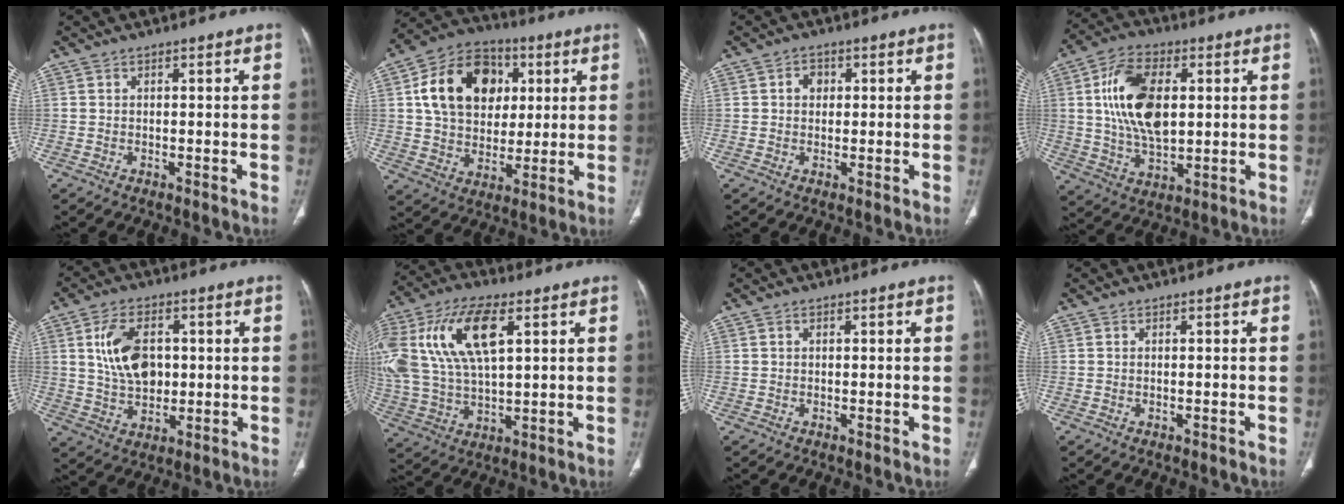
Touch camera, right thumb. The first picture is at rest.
{"total": 17.7, "force": [4.5, 13.4, 10.7], "torque": [-0.156, 0.005, 0.076]}
{"total": 2.5, "force": [0.5, 2.1, 1.3], "torque": [-0.009, 0.003, 0.006]}
{"total": 15.7, "force": [2.8, 8.9, 12.7], "torque": [-0.225, -0.002, 0.054]}
{"total": 10.8, "force": [2.0, 6.9, 8.0], "torque": [-0.132, -0.006, 0.045]}
{"total": 21.2, "force": [6.7, 10.4, 17.2], "torque": [-0.374, 0.006, 0.125]}
{"total": 0.0}
{"total": 0.0}